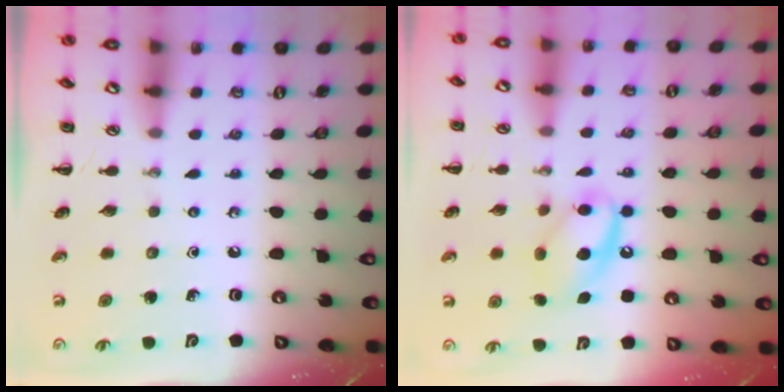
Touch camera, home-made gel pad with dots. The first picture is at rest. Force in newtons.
{"total": 13.3, "press": 13.1, "slide": 2.1}